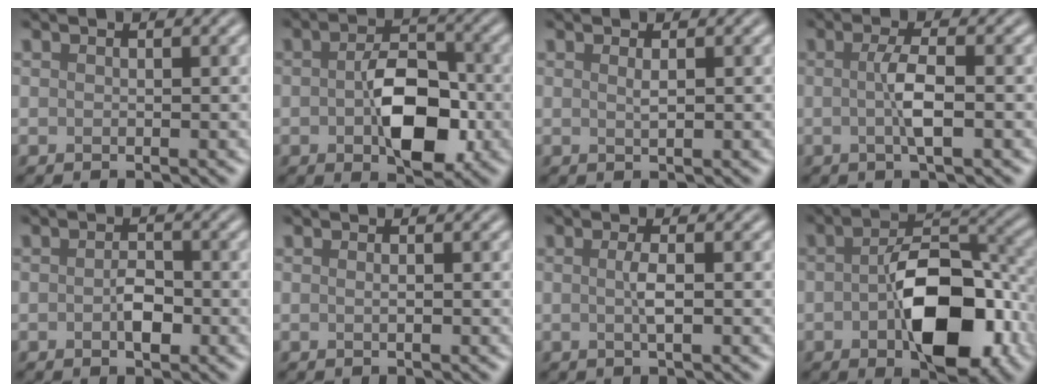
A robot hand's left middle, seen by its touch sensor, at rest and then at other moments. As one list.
[{"total": 7.2, "force": [-1.1, 3.9, 5.9], "torque": [-0.099, -0.004, -0.018]}, {"total": 0.9, "force": [0.3, 0.2, 0.8], "torque": [-0.011, 0.003, 0.004]}, {"total": 3.0, "force": [-0.2, 0.5, 2.9], "torque": [-0.055, -0.001, -0.005]}, {"total": 2.2, "force": [-0.5, 1.2, 1.8], "torque": [-0.032, 0.001, -0.011]}, {"total": 0.7, "force": [0.0, 0.2, 0.7], "torque": [-0.012, -0.001, -0.001]}, {"total": 1.6, "force": [0.0, 0.2, 1.6], "torque": [-0.032, 0.000, -0.001]}, {"total": 10.3, "force": [-2.4, 5.3, 8.4], "torque": [-0.134, 0.003, -0.040]}]